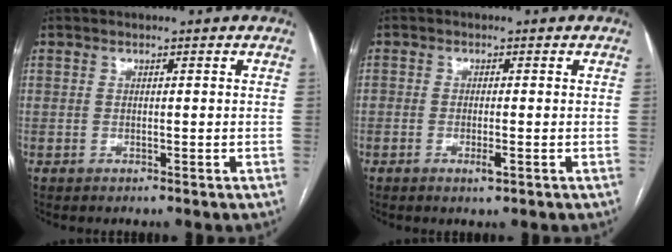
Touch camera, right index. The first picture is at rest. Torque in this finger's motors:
{"motor_torque": [0.17, 0.12, 0.12, 0.03]}